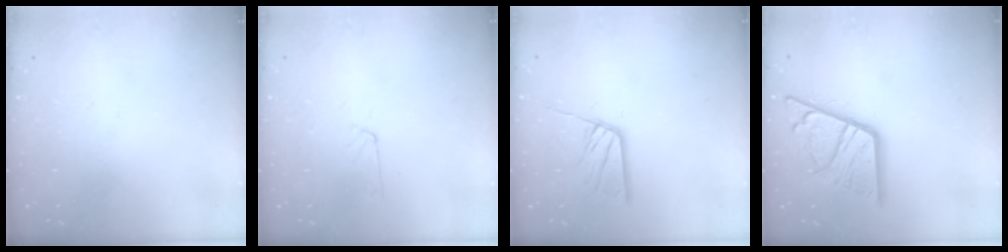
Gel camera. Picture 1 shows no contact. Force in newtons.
{"total": 3.5, "press": 3.5, "slide": 0.3}
{"total": 10.9, "press": 10.9, "slide": 1.0}
{"total": 17.5, "press": 17.4, "slide": 1.8}